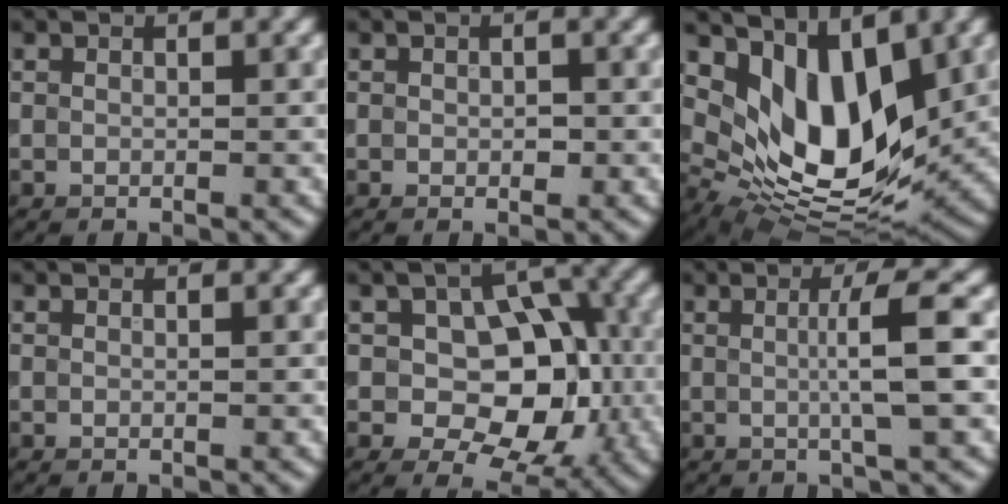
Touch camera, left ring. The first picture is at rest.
{"total": 0.8, "force": [-0.1, 0.5, 0.7], "torque": [-0.009, -0.002, 0.000]}
{"total": 9.8, "force": [3.2, 5.2, 7.7], "torque": [-0.133, -0.021, 0.060]}
{"total": 0.0}
{"total": 9.6, "force": [-0.5, 6.4, 7.1], "torque": [-0.090, 0.008, -0.015]}
{"total": 4.1, "force": [0.2, 0.6, 4.1], "torque": [-0.063, 0.002, -0.002]}